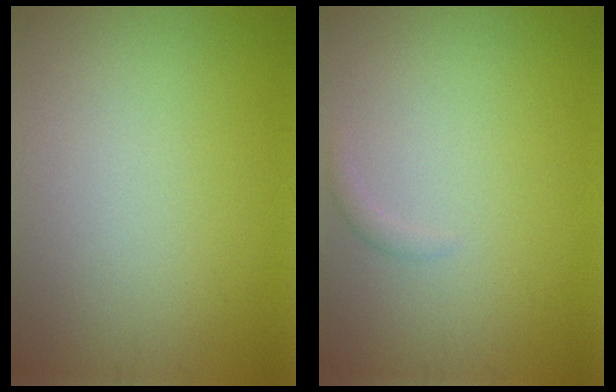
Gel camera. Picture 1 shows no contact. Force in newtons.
{"total": 0.7, "press": 0.7, "slide": 0.1}